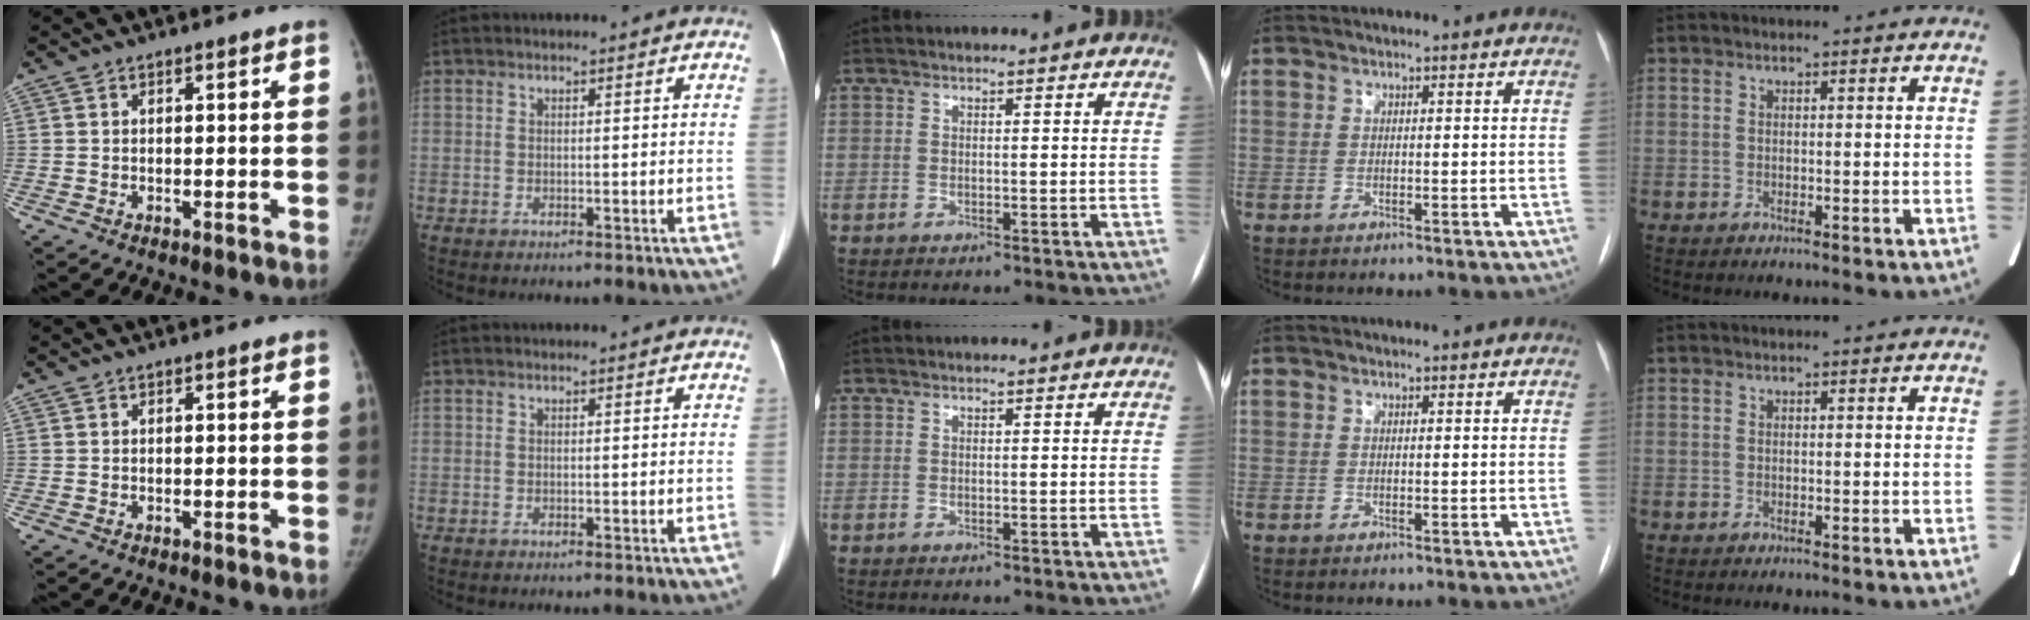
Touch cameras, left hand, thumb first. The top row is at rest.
{}